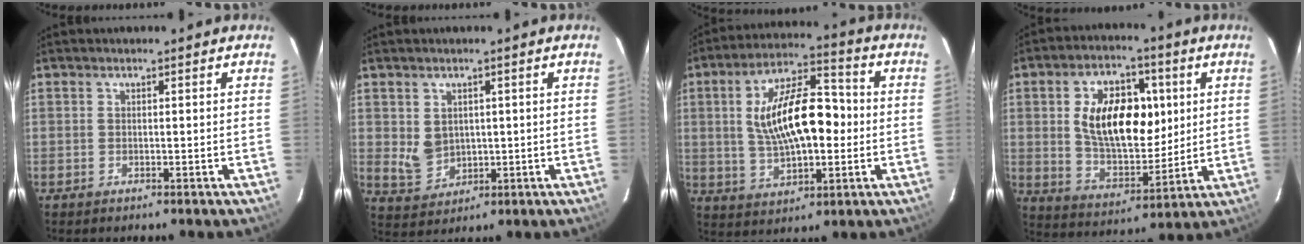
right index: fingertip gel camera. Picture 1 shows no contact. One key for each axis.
{"total": 5.1, "fx": 1.0, "fy": 4.3, "fz": 2.5, "tx": -0.047, "ty": -0.001, "tz": 0.038}
{"total": 15.9, "fx": 0.4, "fy": 7.1, "fz": 14.3, "tx": -0.260, "ty": 0.017, "tz": 0.010}
{"total": 16.5, "fx": 3.2, "fy": 9.4, "fz": 13.1, "tx": -0.229, "ty": 0.016, "tz": 0.064}